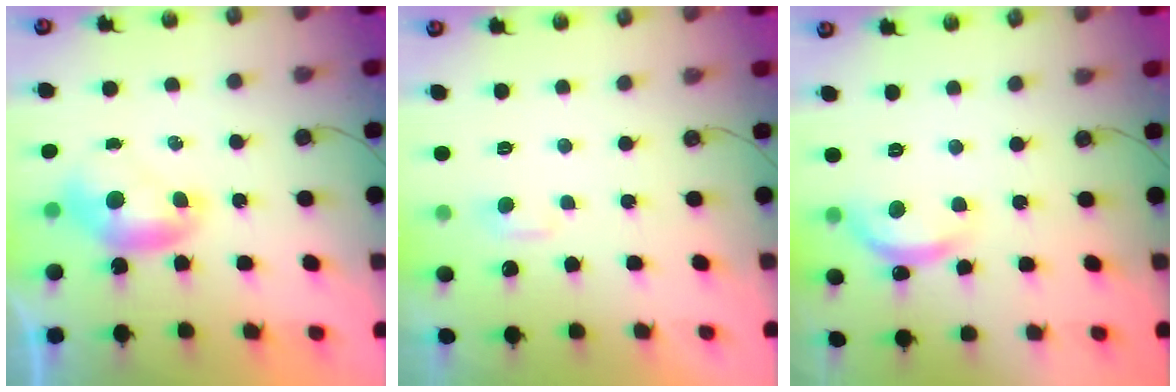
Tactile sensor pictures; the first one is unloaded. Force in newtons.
{"total": 2.0, "press": 2.0, "slide": 0.4}
{"total": 4.9, "press": 4.8, "slide": 0.5}